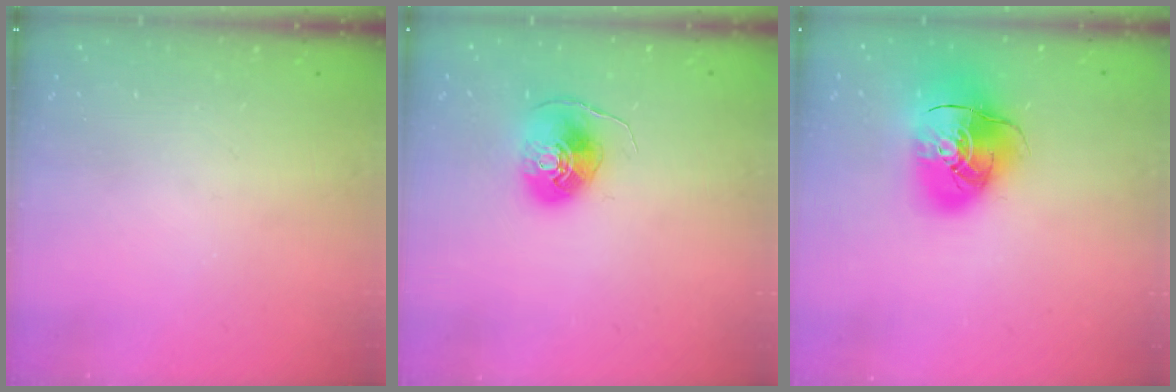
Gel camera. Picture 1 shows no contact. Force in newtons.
{"total": 9.1, "press": 9.1, "slide": 0.4}
{"total": 15.4, "press": 15.2, "slide": 2.3}